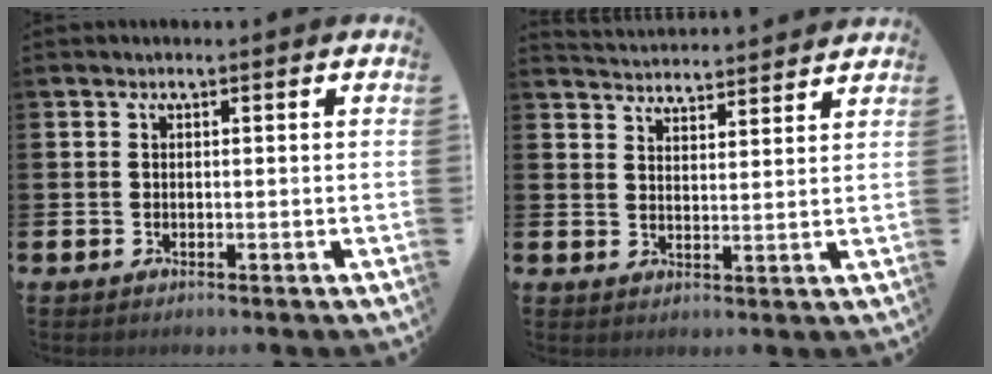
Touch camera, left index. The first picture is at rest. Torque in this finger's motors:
{"motor_torque": [0.88, -0.92, 0.05, 0.00]}